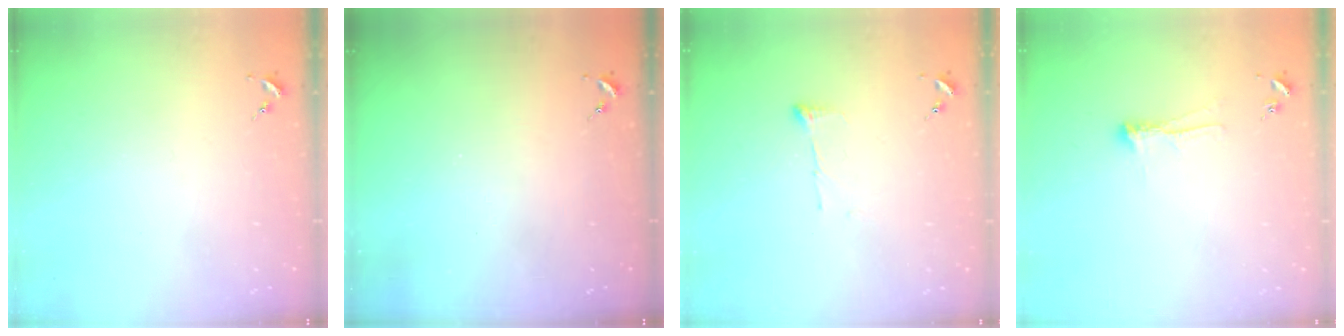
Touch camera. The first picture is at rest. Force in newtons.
{"total": 0.0}
{"total": 5.1, "press": 5.1, "slide": 0.3}
{"total": 6.9, "press": 6.9, "slide": 0.9}